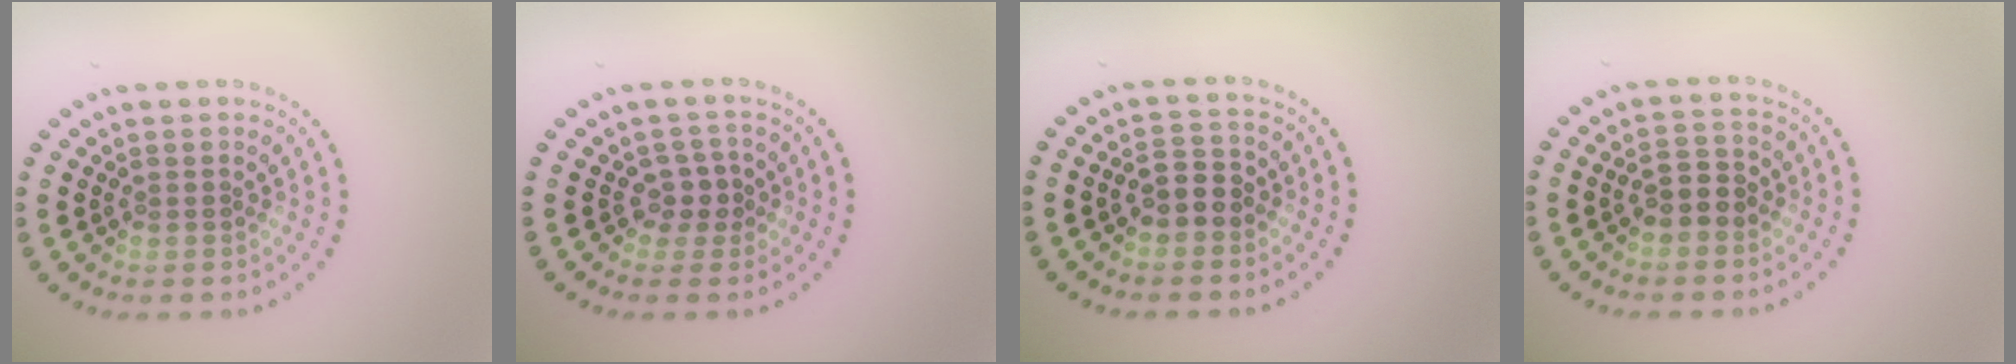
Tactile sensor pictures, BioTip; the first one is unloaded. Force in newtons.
{"total": 1.8, "press": 1.5, "slide": 1.0}
{"total": 2.4, "press": 2.3, "slide": 0.7}
{"total": 2.6, "press": 2.5, "slide": 0.7}